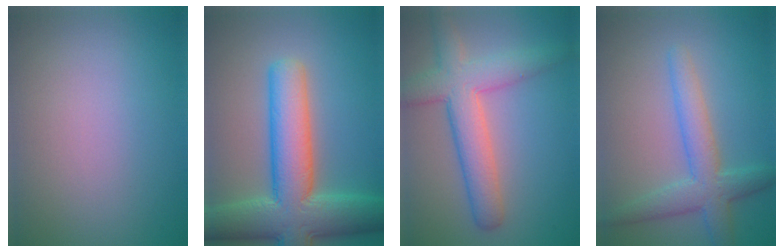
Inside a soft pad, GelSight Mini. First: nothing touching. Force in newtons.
{"total": 10.5, "press": 10.5, "slide": 0.6}
{"total": 6.1, "press": 6.1, "slide": 0.3}
{"total": 4.3, "press": 4.3, "slide": 0.1}